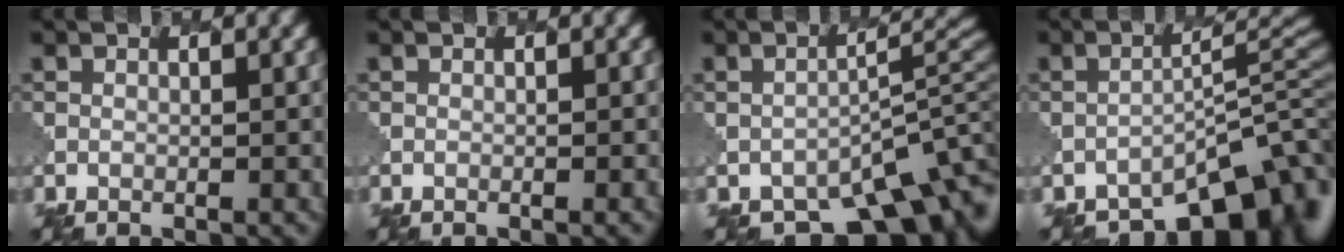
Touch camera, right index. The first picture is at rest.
{"total": 0.9, "force": [-0.3, 0.4, 0.8], "torque": [0.002, 0.006, -0.007]}
{"total": 9.3, "force": [-7.1, 3.5, 4.9], "torque": [-0.050, -0.012, -0.106]}
{"total": 9.9, "force": [-7.5, 3.4, 5.4], "torque": [-0.057, -0.002, -0.114]}